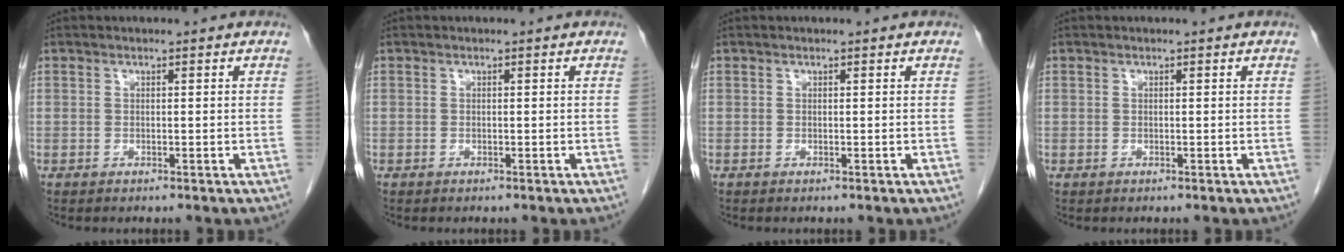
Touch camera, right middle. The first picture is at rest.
{"total": 0.0}
{"total": 0.0}
{"total": 0.0}